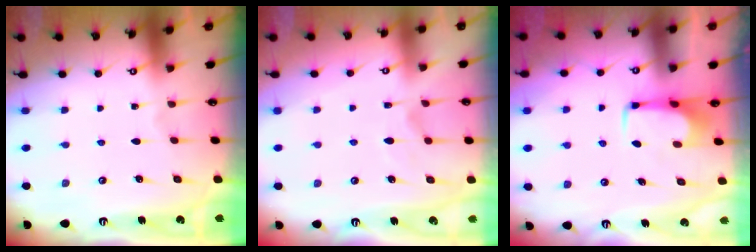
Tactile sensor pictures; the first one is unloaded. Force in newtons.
{"total": 2.5, "press": 2.1, "slide": 1.4}
{"total": 1.7, "press": 1.6, "slide": 0.5}